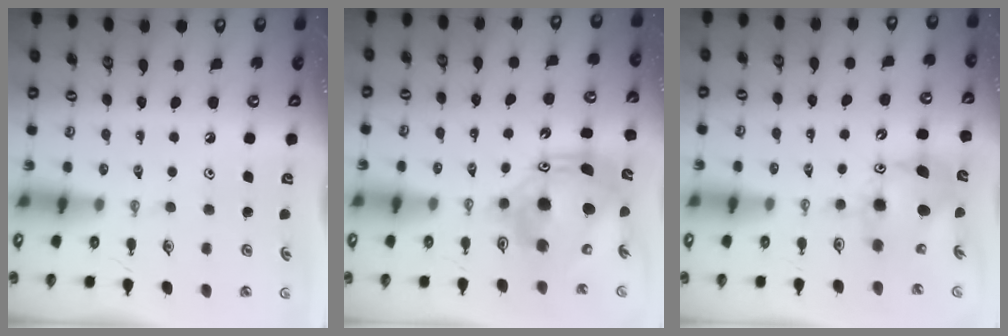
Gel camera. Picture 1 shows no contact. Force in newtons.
{"total": 14.7, "press": 14.6, "slide": 1.6}
{"total": 9.9, "press": 9.9, "slide": 0.9}